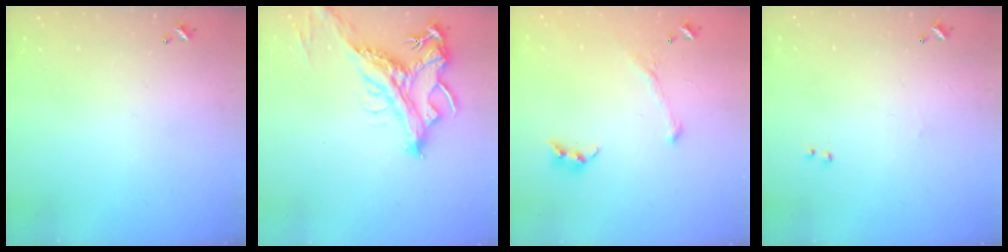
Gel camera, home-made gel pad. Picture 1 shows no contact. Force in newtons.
{"total": 4.9, "press": 4.7, "slide": 1.6}
{"total": 2.8, "press": 2.6, "slide": 1.0}
{"total": 2.3, "press": 2.2, "slide": 0.8}